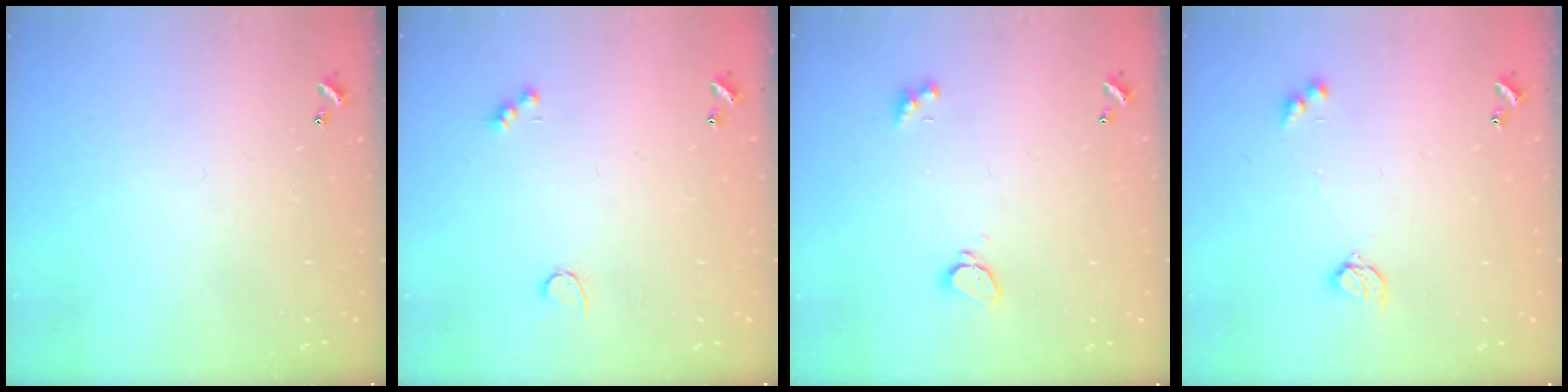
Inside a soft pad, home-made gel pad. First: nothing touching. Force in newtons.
{"total": 2.6, "press": 2.5, "slide": 0.5}
{"total": 1.7, "press": 1.7, "slide": 0.3}
{"total": 4.2, "press": 4.2, "slide": 0.4}